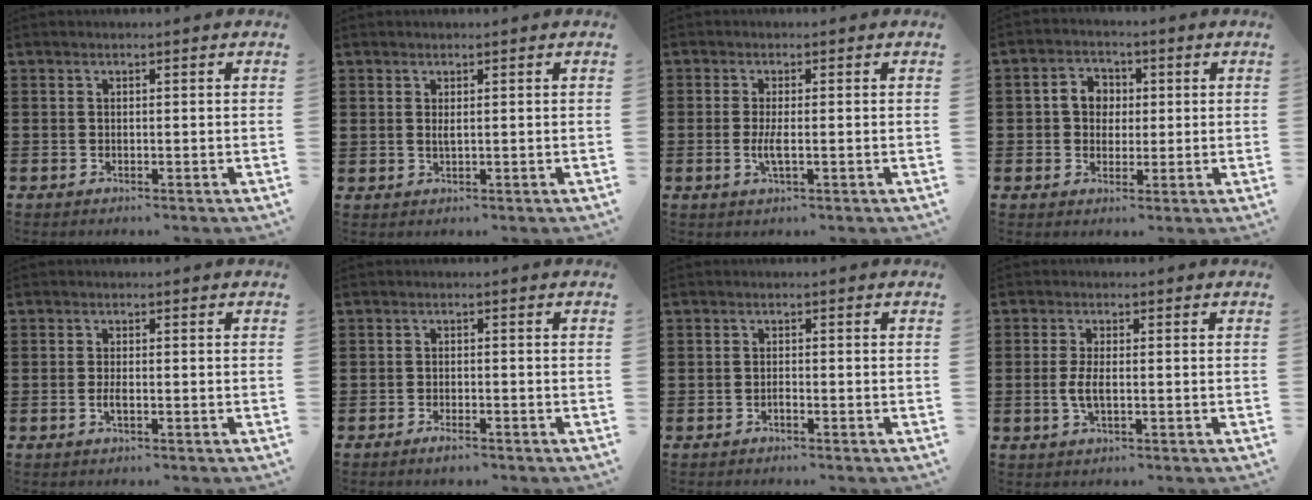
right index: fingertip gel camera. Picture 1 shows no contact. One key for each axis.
{"total": 1.0, "fx": 0.6, "fy": 0.3, "fz": 0.7, "tx": -0.016, "ty": 0.003, "tz": 0.010}
{"total": 2.8, "fx": -0.5, "fy": 0.5, "fz": 2.7, "tx": -0.056, "ty": -0.006, "tz": -0.011}
{"total": 4.5, "fx": 0.4, "fy": 3.9, "fz": 2.3, "tx": -0.058, "ty": 0.015, "tz": 0.002}
{"total": 1.6, "fx": -0.5, "fy": 0.4, "fz": 1.4, "tx": -0.034, "ty": -0.003, "tz": -0.011}
{"total": 1.5, "fx": -1.2, "fy": 0.3, "fz": 0.7, "tx": -0.016, "ty": -0.001, "tz": -0.023}
{"total": 0.8, "fx": -0.6, "fy": 0.2, "fz": 0.4, "tx": -0.010, "ty": -0.003, "tz": -0.011}
{"total": 3.4, "fx": -0.5, "fy": 1.1, "fz": 3.2, "tx": -0.071, "ty": -0.004, "tz": -0.015}